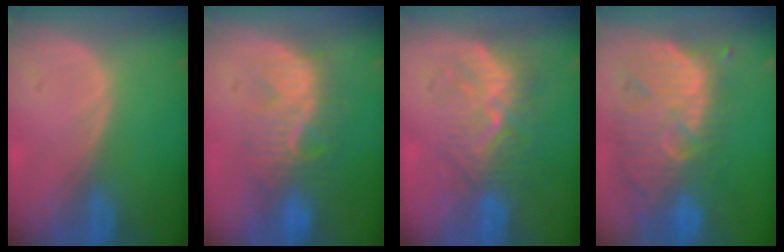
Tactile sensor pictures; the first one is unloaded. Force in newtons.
{"total": 9.1, "press": 8.4, "slide": 3.5}
{"total": 8.7, "press": 8.2, "slide": 2.9}
{"total": 12.1, "press": 11.0, "slide": 4.9}